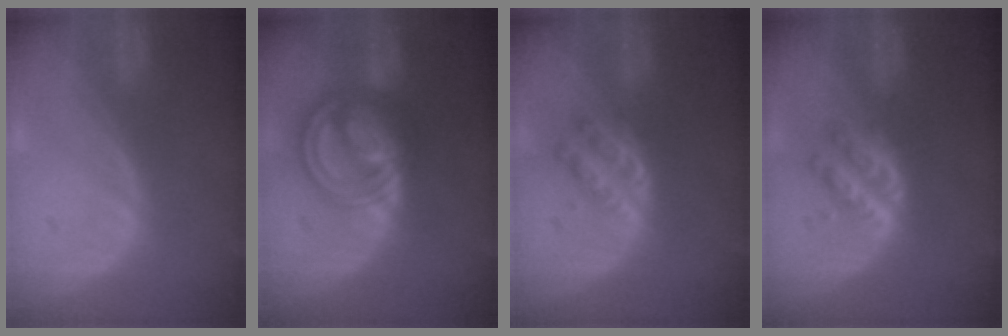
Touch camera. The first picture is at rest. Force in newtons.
{"total": 8.9, "press": 8.9, "slide": 0.7}
{"total": 4.5, "press": 4.4, "slide": 0.8}
{"total": 4.7, "press": 4.4, "slide": 1.7}